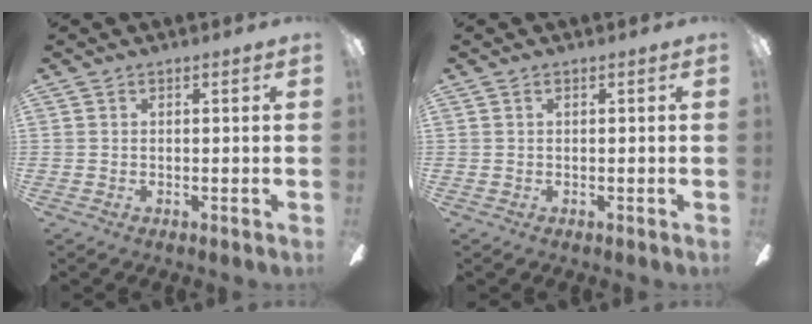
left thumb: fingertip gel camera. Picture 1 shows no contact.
{"total": 0.0}